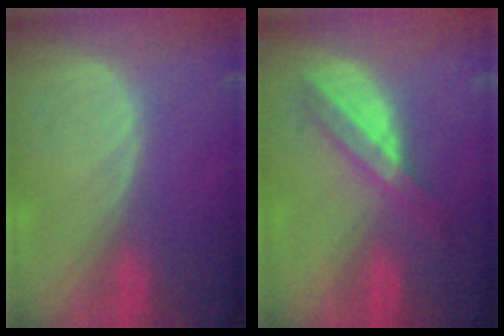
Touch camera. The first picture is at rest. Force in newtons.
{"total": 6.0, "press": 5.3, "slide": 2.8}